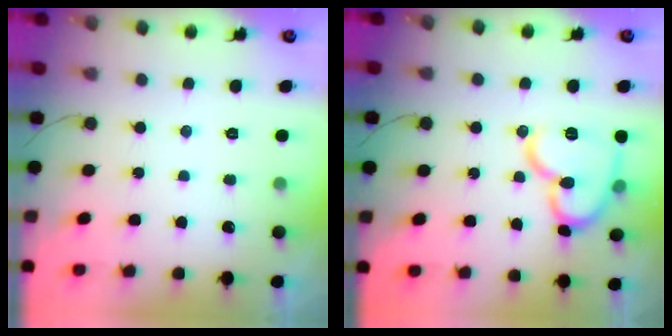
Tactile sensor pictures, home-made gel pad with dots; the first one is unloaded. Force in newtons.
{"total": 14.4, "press": 14.3, "slide": 1.1}